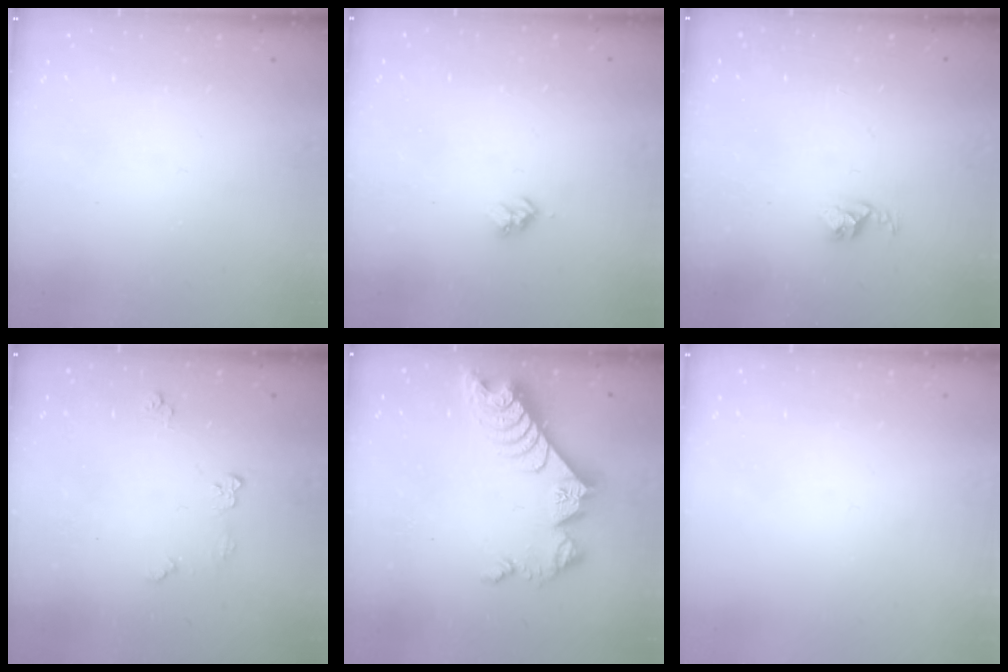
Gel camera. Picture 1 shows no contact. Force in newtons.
{"total": 3.1, "press": 3.1, "slide": 0.4}
{"total": 2.5, "press": 2.5, "slide": 0.4}
{"total": 5.9, "press": 5.8, "slide": 0.6}
{"total": 9.9, "press": 9.9, "slide": 0.8}
{"total": 0.0}